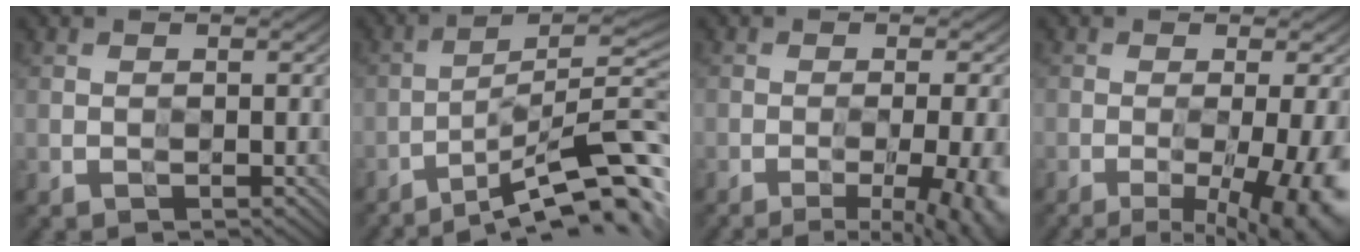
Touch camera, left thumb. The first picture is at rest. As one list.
[{"total": 12.8, "force": [-8.0, 2.0, 9.9], "torque": [-0.156, 0.011, -0.123]}, {"total": 12.5, "force": [-5.6, 4.0, 10.5], "torque": [-0.108, 0.008, -0.058]}, {"total": 11.3, "force": [-4.2, 3.2, 10.1], "torque": [-0.116, -0.007, -0.048]}]